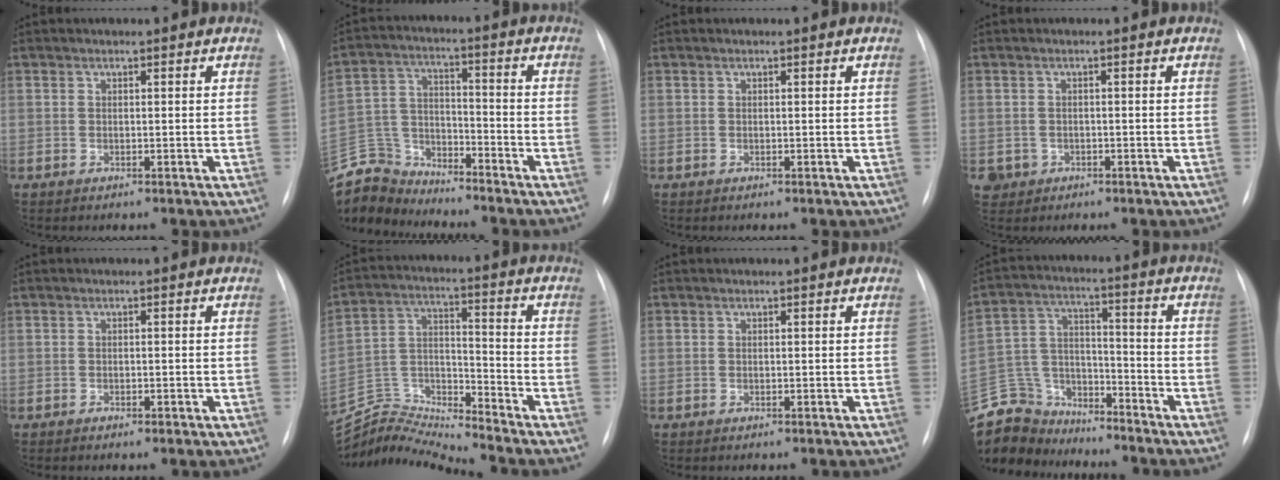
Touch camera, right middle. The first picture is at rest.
{"total": 11.0, "force": [-10.7, 2.5, 0.3], "torque": [-0.013, 0.018, -0.208]}
{"total": 0.0}
{"total": 2.5, "force": [-0.9, 2.3, 0.1], "torque": [0.001, 0.008, -0.011]}
{"total": 1.1, "force": [-0.6, 0.3, 0.8], "torque": [-0.014, 0.000, -0.006]}
{"total": 12.0, "force": [-11.7, -2.3, -0.7], "torque": [0.006, 0.045, -0.224]}
{"total": 0.0}
{"total": 14.7, "force": [-13.4, 5.7, 1.8], "torque": [-0.050, 0.039, -0.240]}